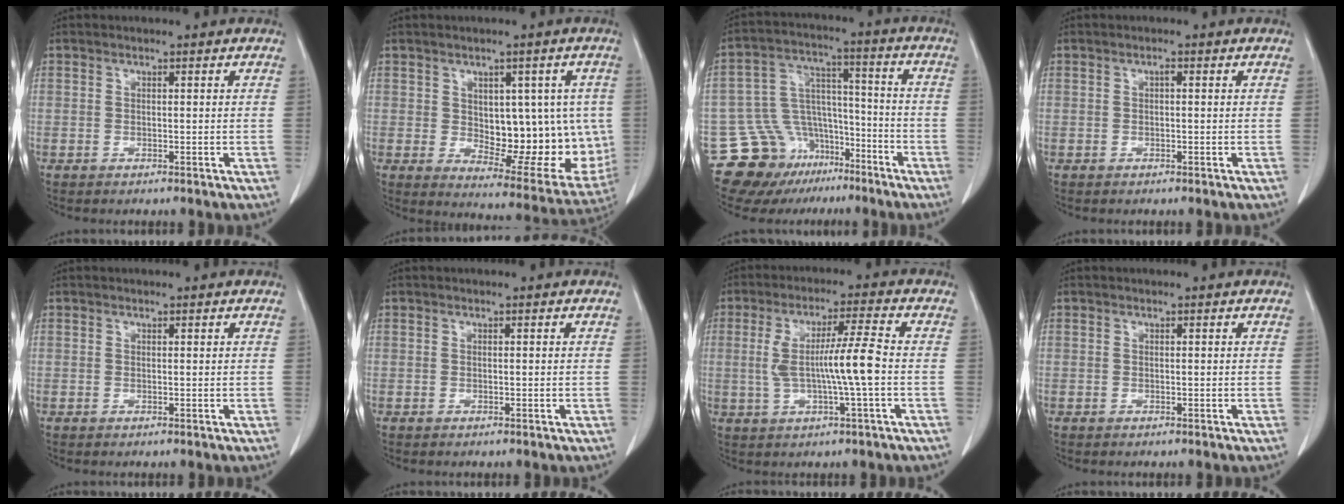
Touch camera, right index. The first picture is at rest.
{"total": 16.0, "force": [0.4, 8.2, 13.7], "torque": [-0.176, 0.001, 0.033]}
{"total": 14.8, "force": [-10.1, 10.1, 3.8], "torque": [-0.069, 0.075, -0.158]}
{"total": 0.6, "force": [0.1, 0.2, 0.5], "torque": [-0.011, 0.002, 0.002]}
{"total": 0.0}
{"total": 0.0}
{"total": 8.9, "force": [-0.5, -0.2, 8.9], "torque": [-0.169, 0.007, -0.009]}
{"total": 0.0}